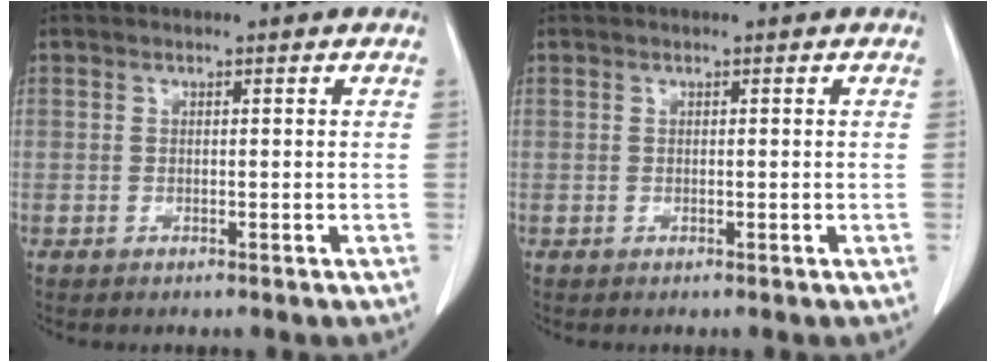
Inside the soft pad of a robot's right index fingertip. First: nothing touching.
{"total": 0.0}